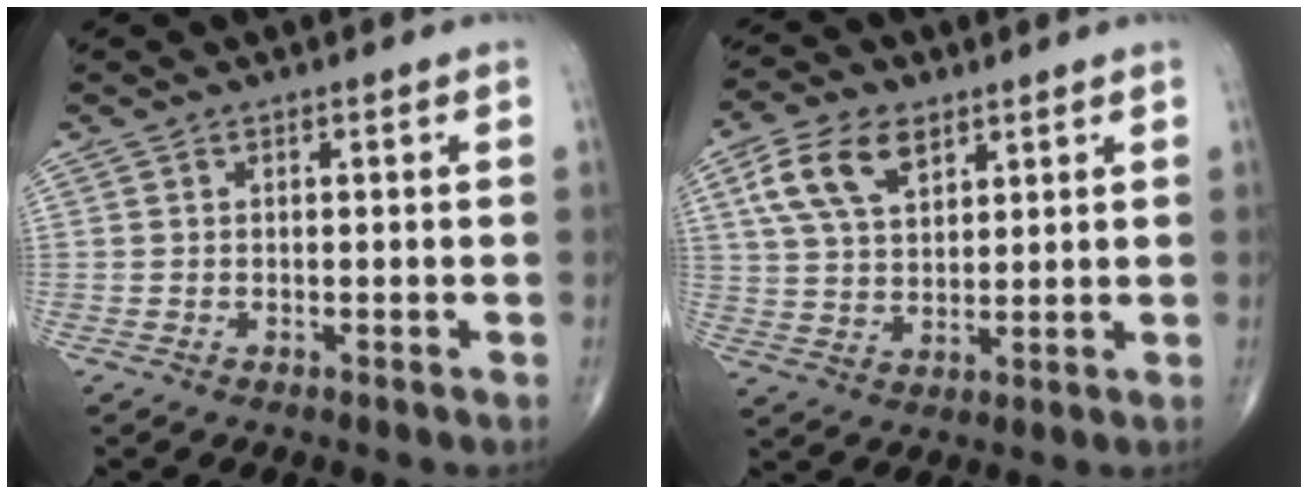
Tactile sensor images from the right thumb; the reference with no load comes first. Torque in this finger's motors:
{"motor_torque": [0.11, 0.21, 0.20, -0.09, 0.24]}